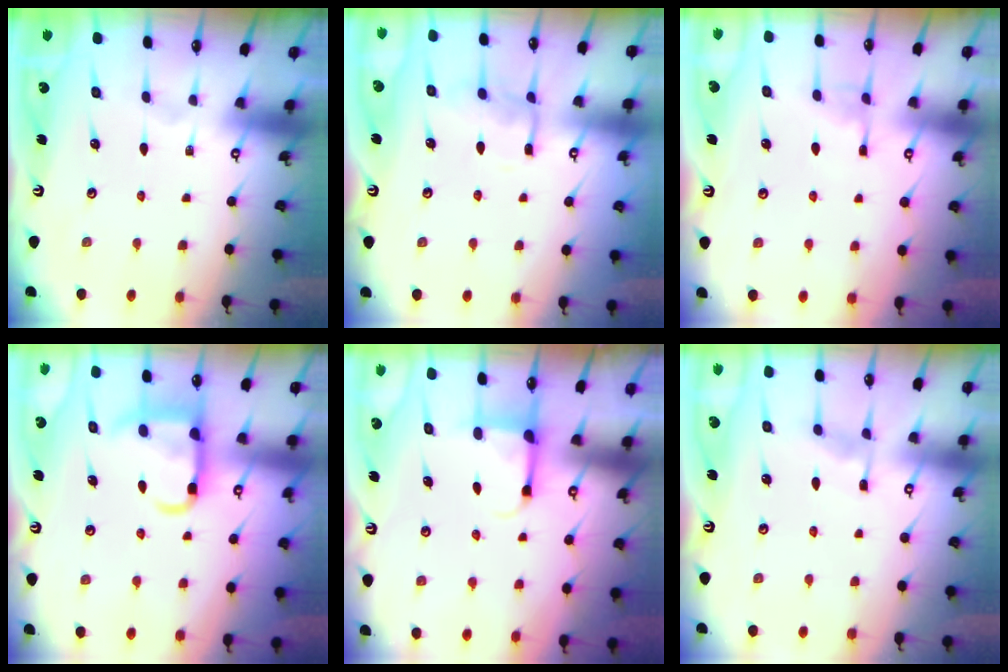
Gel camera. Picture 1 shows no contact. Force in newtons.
{"total": 8.9, "press": 8.9, "slide": 0.5}
{"total": 4.7, "press": 4.7, "slide": 0.4}
{"total": 12.0, "press": 11.9, "slide": 1.8}
{"total": 4.1, "press": 4.0, "slide": 0.6}
{"total": 5.3, "press": 5.3, "slide": 0.4}